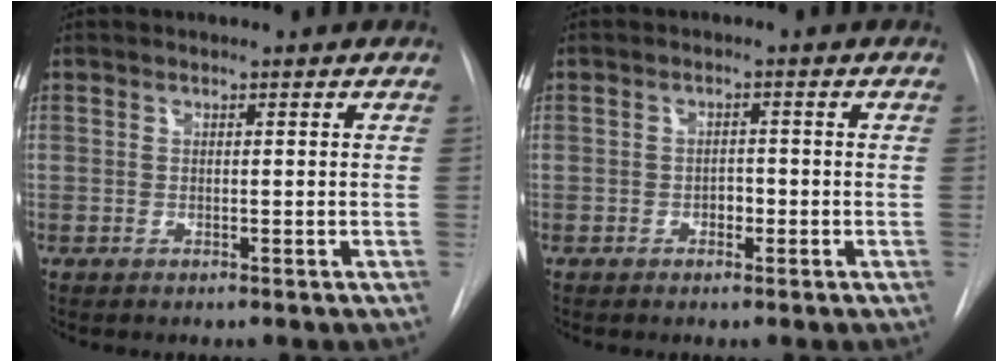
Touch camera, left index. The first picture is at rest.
{"total": 1.5, "force": [-0.6, 1.0, 1.0], "torque": [-0.011, 0.005, -0.010]}